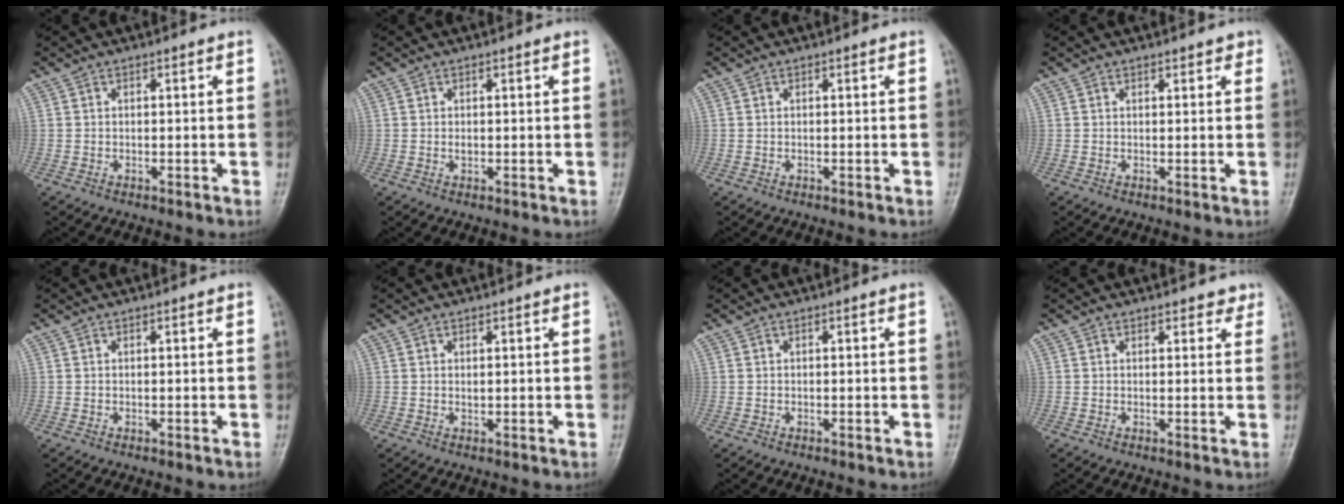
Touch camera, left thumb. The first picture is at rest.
{"total": 0.7, "force": [0.2, 0.5, 0.5], "torque": [-0.006, 0.000, 0.002]}
{"total": 0.0}
{"total": 1.4, "force": [1.1, 0.7, 0.5], "torque": [0.008, -0.003, 0.008]}
{"total": 0.0}
{"total": 0.8, "force": [0.5, 0.4, 0.5], "torque": [-0.006, -0.003, 0.007]}
{"total": 0.0}
{"total": 2.3, "force": [1.9, 1.2, 0.6], "torque": [0.018, -0.006, 0.015]}